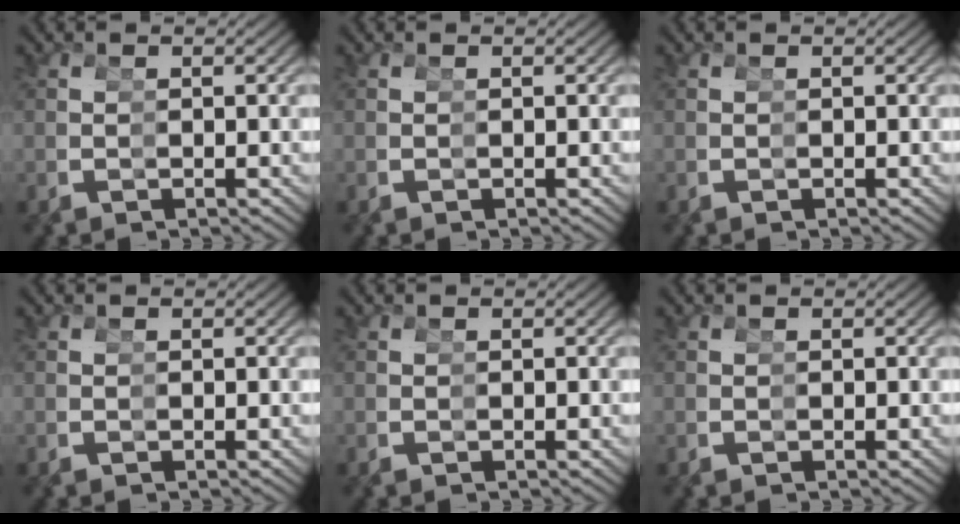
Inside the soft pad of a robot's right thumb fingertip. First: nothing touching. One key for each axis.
{"total": 0.0}
{"total": 0.0}
{"total": 0.0}
{"total": 0.0}
{"total": 0.0}